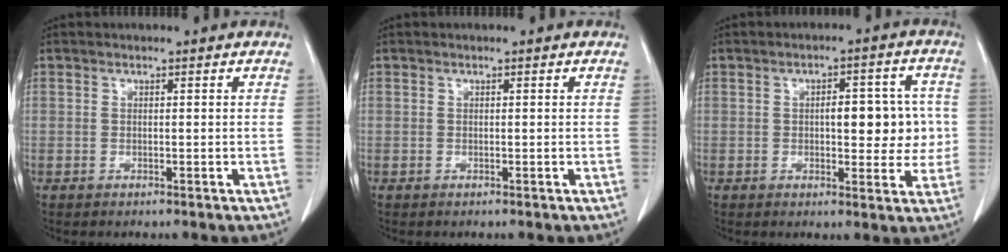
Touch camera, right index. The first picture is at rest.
{"total": 0.0}
{"total": 8.1, "force": [0.2, 3.5, 7.3], "torque": [-0.088, 0.018, 0.008]}